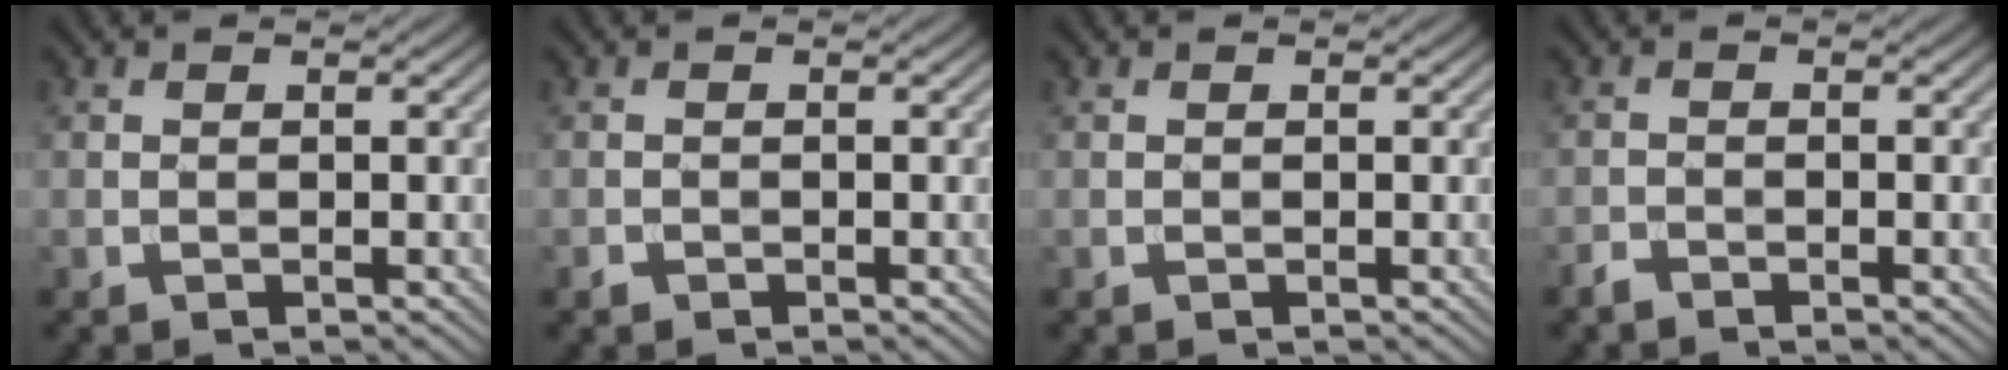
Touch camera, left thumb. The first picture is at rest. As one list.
[{"total": 0.6, "force": [-0.4, 0.4, 0.1], "torque": [-0.002, -0.003, -0.008]}, {"total": 0.0}, {"total": 1.1, "force": [-1.1, 0.2, 0.3], "torque": [-0.007, -0.001, -0.026]}]